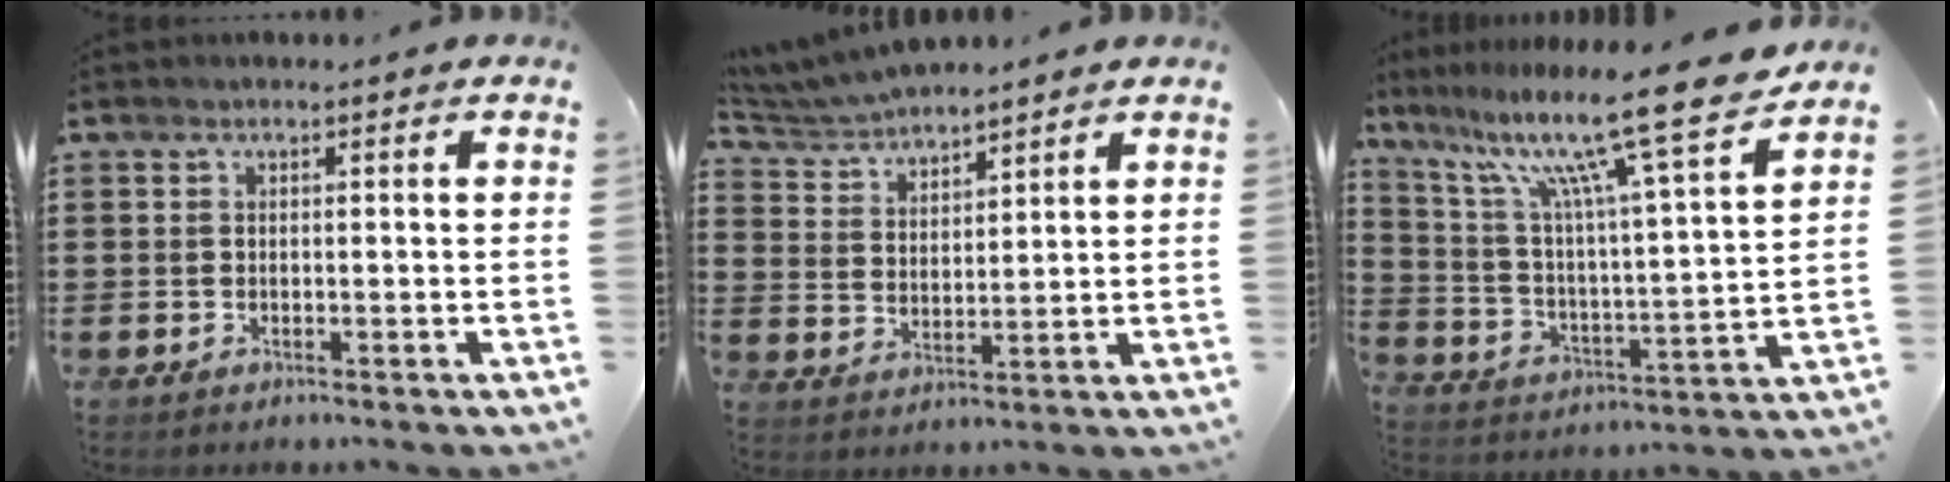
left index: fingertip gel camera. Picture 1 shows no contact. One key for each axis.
{"total": 4.9, "fx": 4.8, "fy": 0.4, "fz": 0.6, "tx": -0.032, "ty": -0.017, "tz": 0.088}
{"total": 14.0, "fx": 11.1, "fy": -0.1, "fz": 8.5, "tx": -0.187, "ty": -0.072, "tz": 0.177}